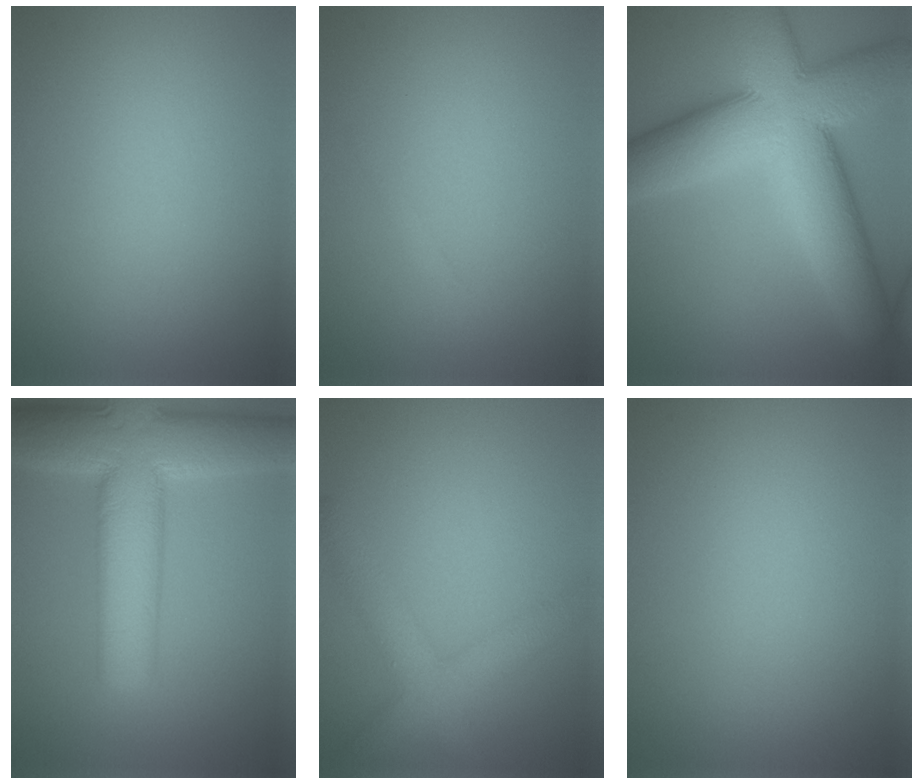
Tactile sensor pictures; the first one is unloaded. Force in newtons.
{"total": 0.8, "press": 0.8, "slide": 0.0}
{"total": 14.2, "press": 14.1, "slide": 0.8}
{"total": 11.6, "press": 11.6, "slide": 0.6}
{"total": 4.5, "press": 4.5, "slide": 0.2}
{"total": 0.0}